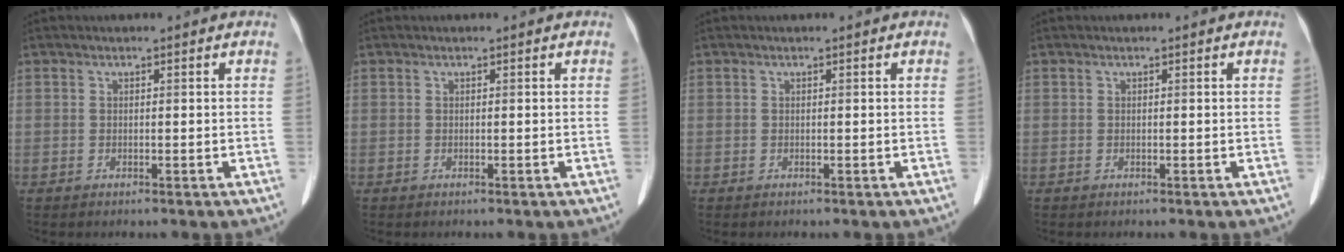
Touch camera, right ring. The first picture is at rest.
{"total": 0.0}
{"total": 0.0}
{"total": 0.0}